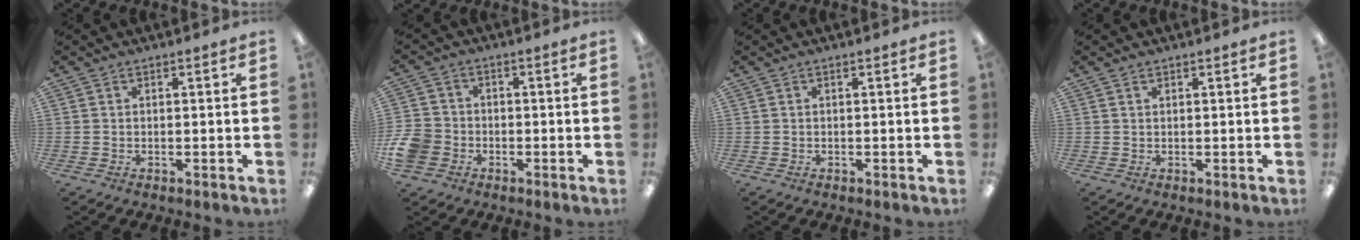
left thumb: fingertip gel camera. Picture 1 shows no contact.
{"total": 7.2, "force": [-2.3, 6.0, 3.3], "torque": [-0.081, 0.020, -0.040]}
{"total": 0.0}
{"total": 0.8, "force": [0.5, 0.4, 0.4], "torque": [-0.009, 0.002, 0.010]}